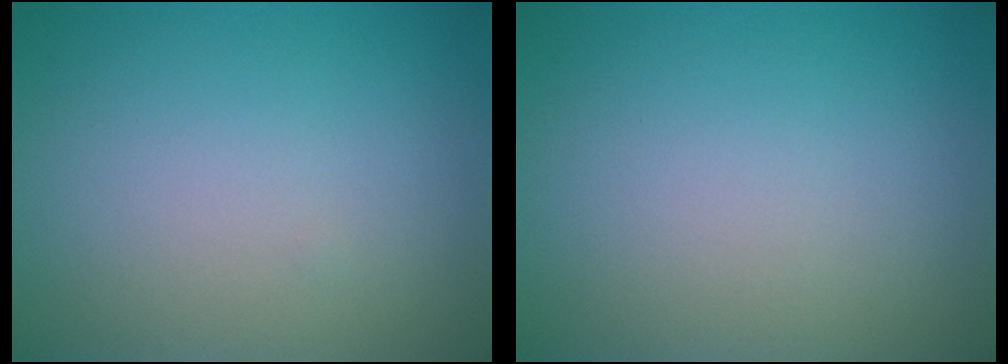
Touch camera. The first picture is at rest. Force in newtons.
{"total": 0.0}